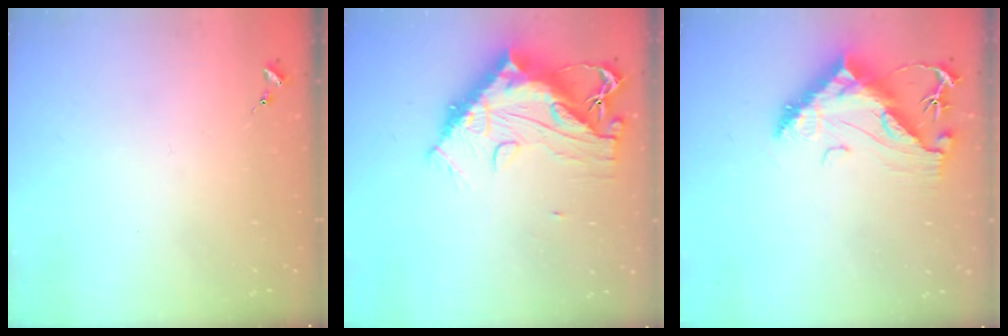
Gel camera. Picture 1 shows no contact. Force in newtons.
{"total": 16.4, "press": 16.3, "slide": 1.5}
{"total": 13.3, "press": 13.2, "slide": 1.3}